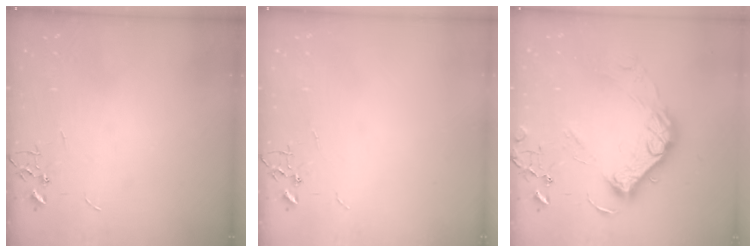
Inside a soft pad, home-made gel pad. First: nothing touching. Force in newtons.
{"total": 0.0}
{"total": 15.5, "press": 15.4, "slide": 1.7}